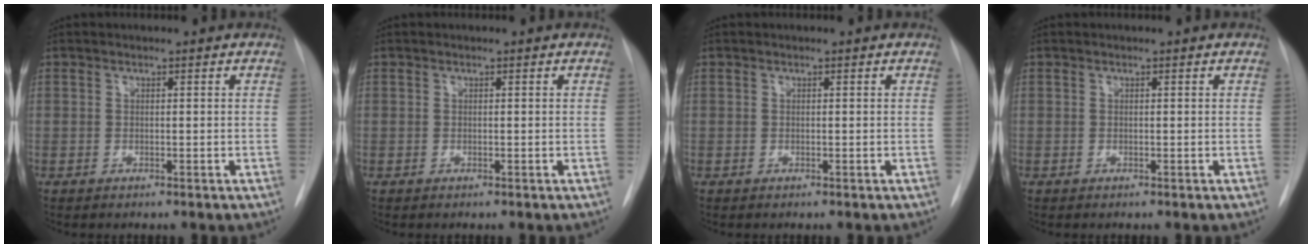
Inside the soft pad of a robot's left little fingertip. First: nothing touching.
{"total": 0.0}
{"total": 0.0}
{"total": 0.0}